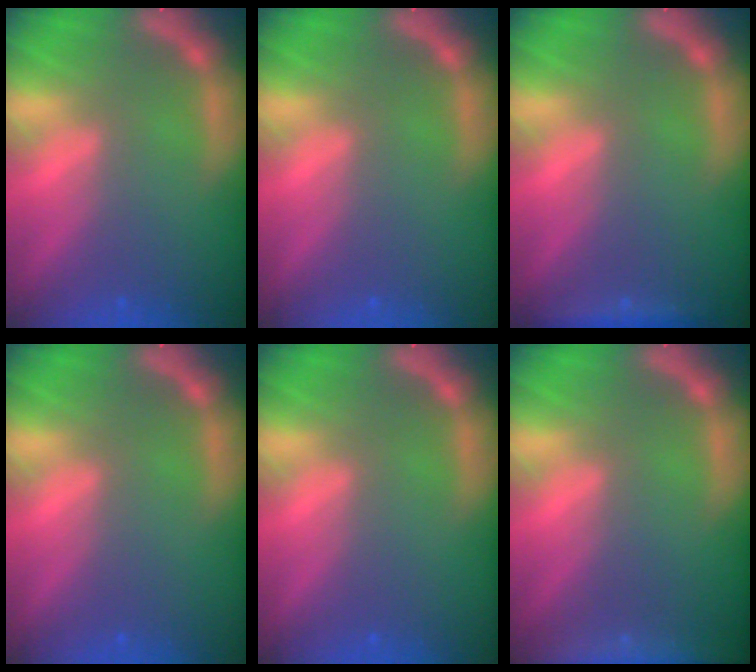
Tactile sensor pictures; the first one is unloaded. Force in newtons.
{"total": 0.0}
{"total": 1.9}
{"total": 0.0}
{"total": 0.0}
{"total": 8.0}